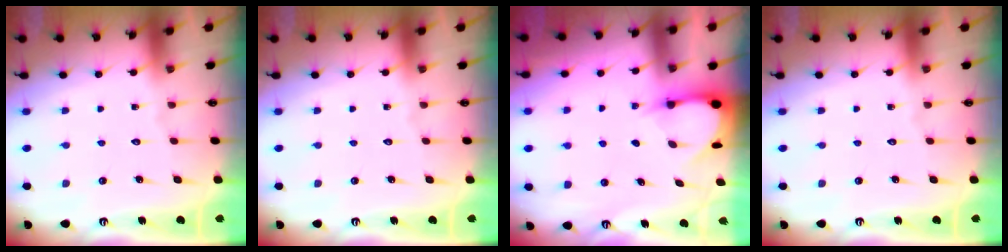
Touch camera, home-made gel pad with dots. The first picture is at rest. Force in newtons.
{"total": 0.0}
{"total": 3.5, "press": 3.5, "slide": 0.3}
{"total": 0.0}